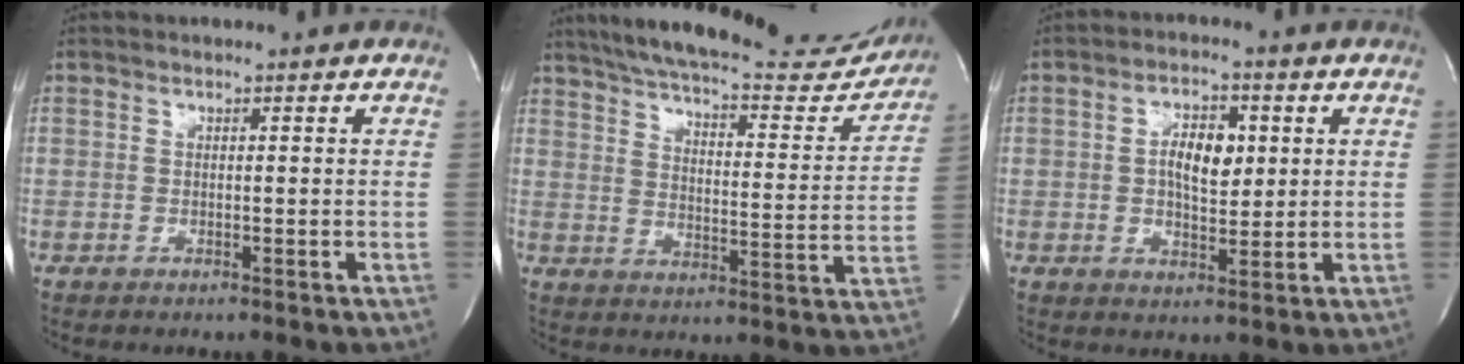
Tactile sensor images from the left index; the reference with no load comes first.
{"total": 26.2, "force": [23.5, 5.4, 10.3], "torque": [-0.168, -0.040, 0.298]}
{"total": 6.1, "force": [0.9, 3.0, 5.2], "torque": [-0.091, 0.004, 0.013]}